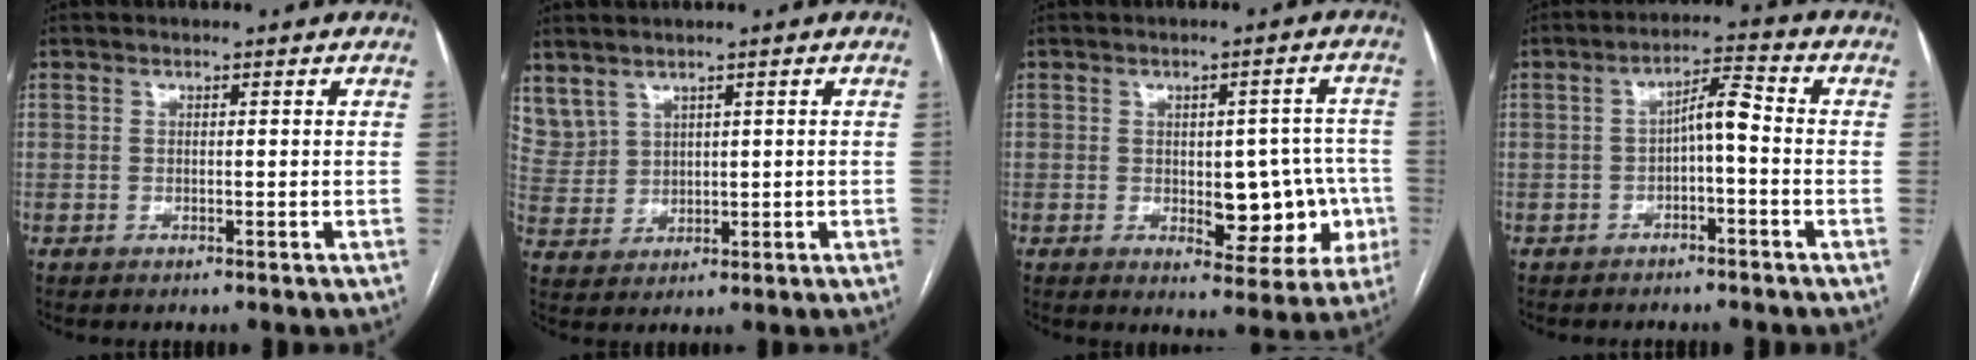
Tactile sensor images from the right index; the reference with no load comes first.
{"total": 7.8, "force": [4.8, 5.5, 2.6], "torque": [-0.082, 0.020, 0.122]}
{"total": 10.3, "force": [-1.8, 5.2, 8.7], "torque": [-0.084, 0.020, -0.011]}
{"total": 4.8, "force": [-0.9, 1.0, 4.6], "torque": [-0.077, 0.022, -0.014]}